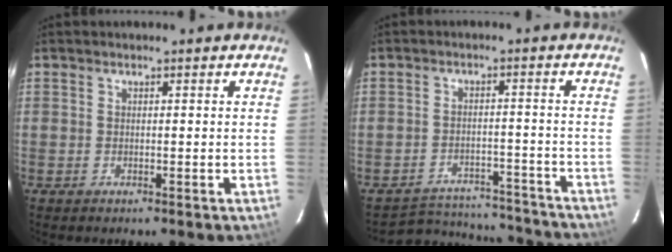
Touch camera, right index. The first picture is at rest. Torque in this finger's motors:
{"motor_torque": [-1.68, -0.46, -0.89, -0.21]}